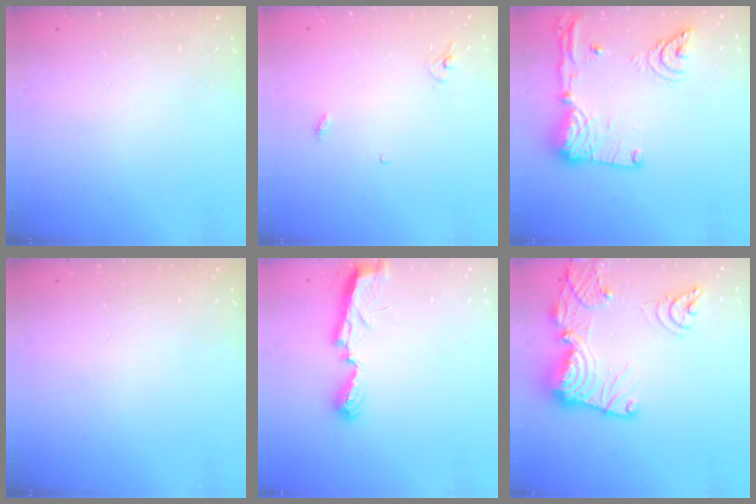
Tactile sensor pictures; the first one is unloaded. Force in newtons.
{"total": 2.9, "press": 2.9, "slide": 0.2}
{"total": 20.1, "press": 19.9, "slide": 3.0}
{"total": 0.0}
{"total": 7.2, "press": 7.2, "slide": 0.1}
{"total": 21.8, "press": 21.7, "slide": 2.3}